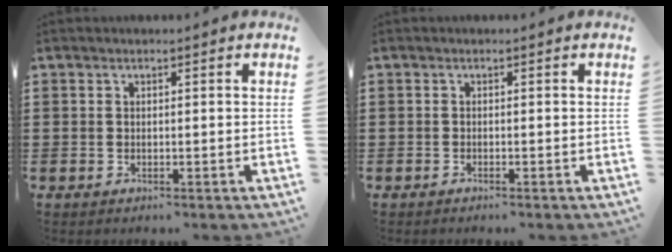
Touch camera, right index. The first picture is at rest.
{"total": 0.6, "force": [-0.6, -0.2, 0.0], "torque": [-0.002, -0.006, -0.011]}